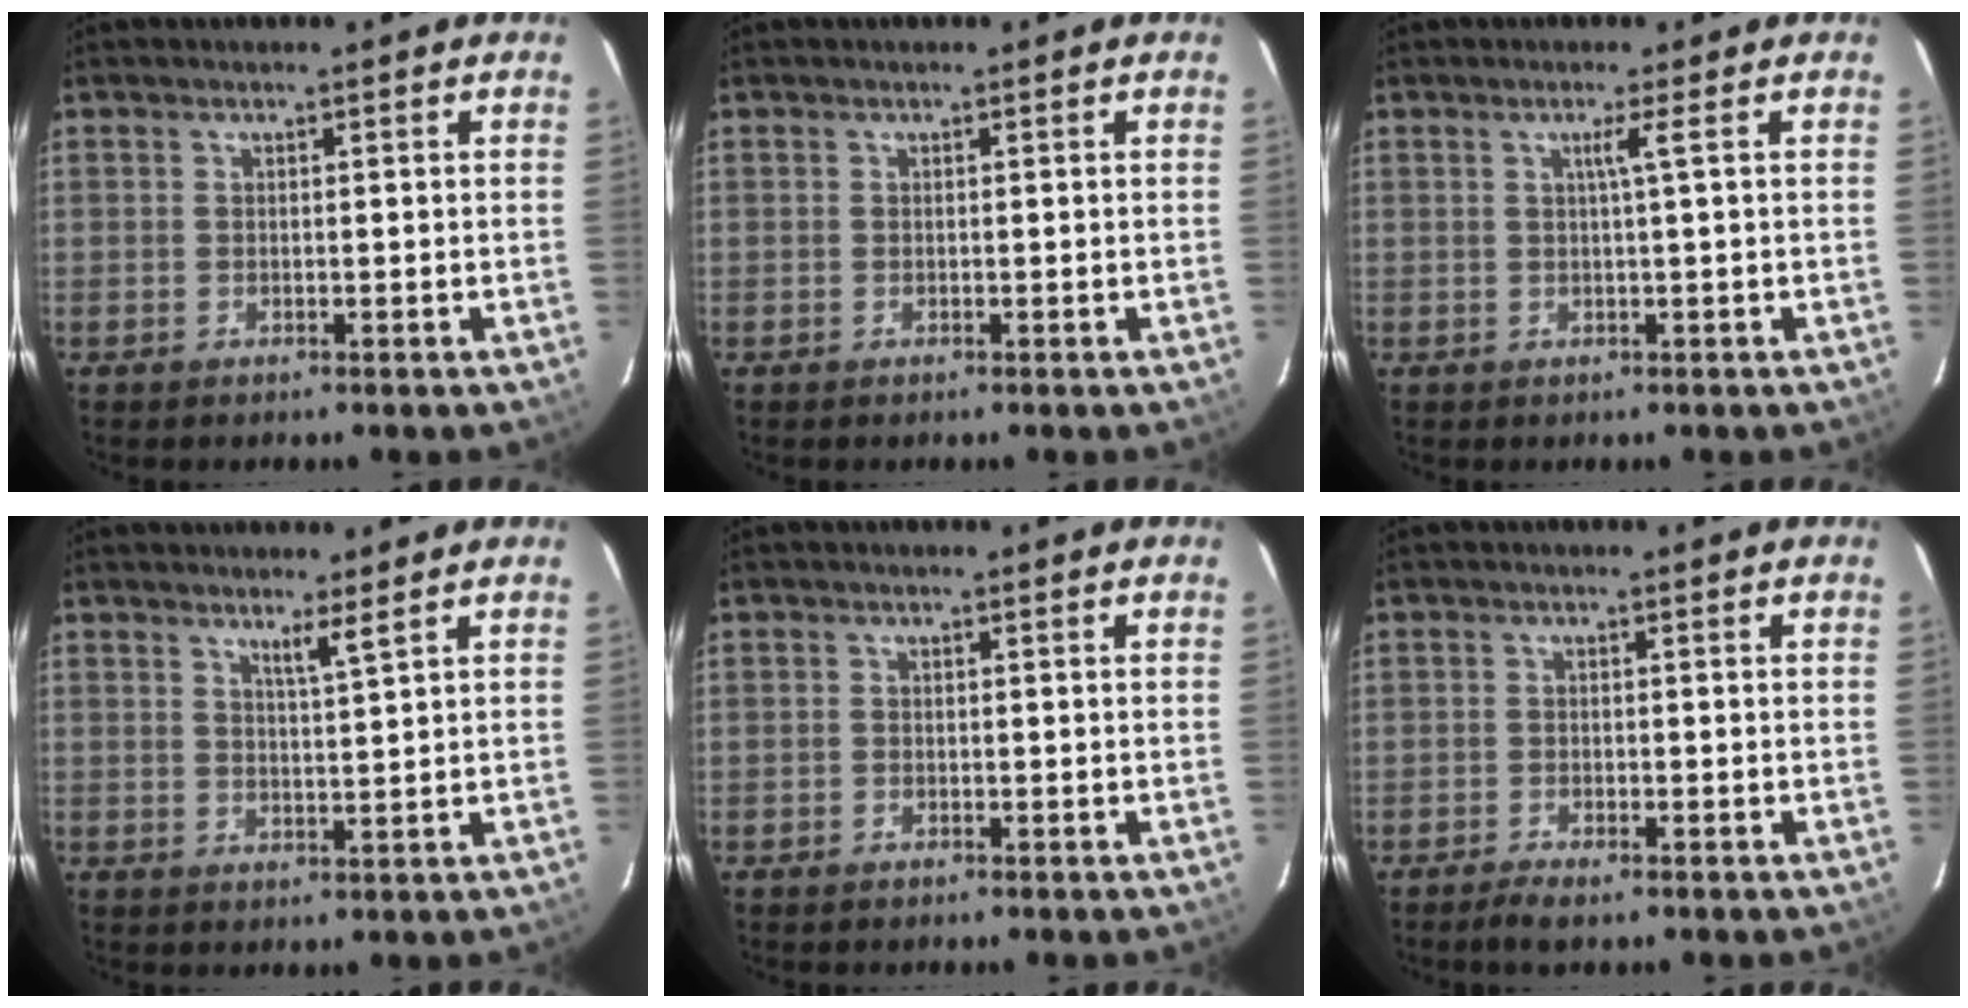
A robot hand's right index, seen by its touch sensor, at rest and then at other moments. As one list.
[{"total": 0.0}, {"total": 1.8, "force": [0.4, -0.9, 1.5], "torque": [-0.019, -0.010, 0.008]}, {"total": 2.6, "force": [1.9, -0.6, 1.7], "torque": [-0.032, -0.010, 0.031]}, {"total": 0.6, "force": [-0.5, 0.3, -0.1], "torque": [0.000, 0.001, -0.011]}, {"total": 2.5, "force": [-2.1, 0.4, 1.4], "torque": [-0.040, -0.006, -0.039]}]